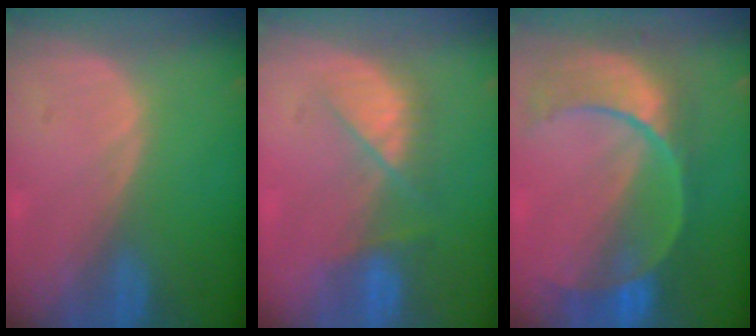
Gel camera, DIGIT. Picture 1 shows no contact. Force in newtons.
{"total": 5.4, "press": 5.4, "slide": 0.5}
{"total": 10.8, "press": 9.3, "slide": 5.6}